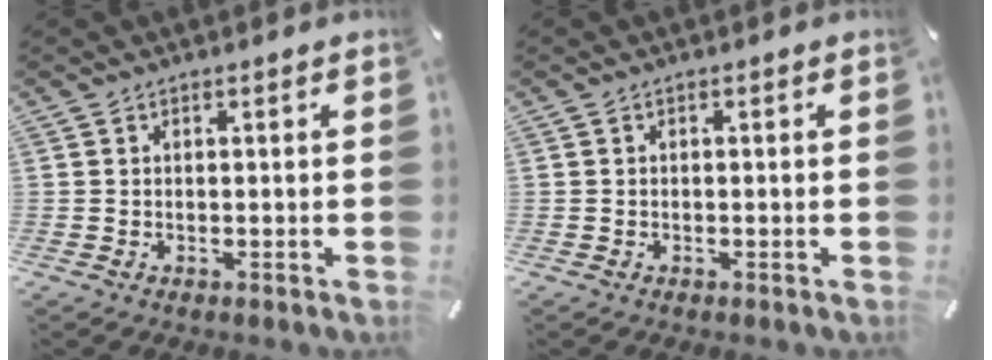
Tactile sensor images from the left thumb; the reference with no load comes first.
{"total": 0.0}